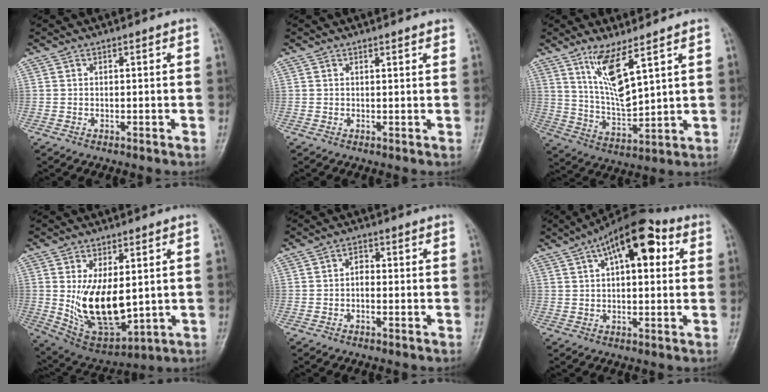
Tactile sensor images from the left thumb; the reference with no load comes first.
{"total": 1.2, "force": [1.1, 0.2, 0.6], "torque": [-0.003, -0.003, 0.015]}
{"total": 9.8, "force": [5.7, 2.1, 7.7], "torque": [-0.145, -0.045, 0.123]}
{"total": 14.8, "force": [0.8, 7.9, 12.5], "torque": [-0.190, -0.022, 0.039]}
{"total": 2.2, "force": [-0.3, 1.4, 1.7], "torque": [-0.020, 0.009, -0.012]}
{"total": 14.4, "force": [5.4, 6.6, 11.6], "torque": [-0.150, 0.020, 0.075]}